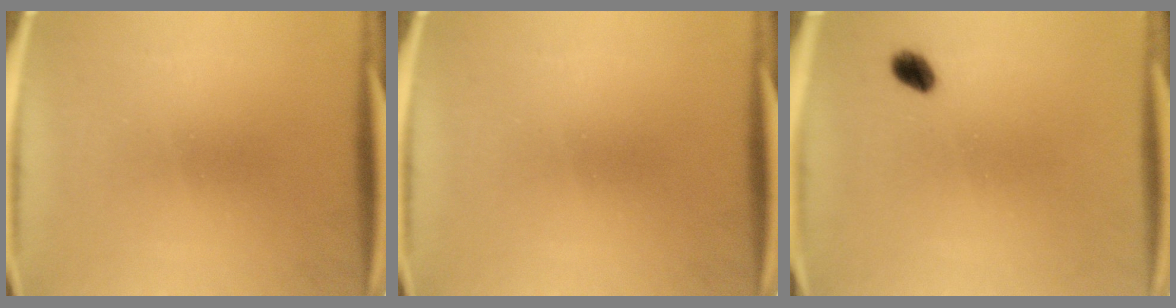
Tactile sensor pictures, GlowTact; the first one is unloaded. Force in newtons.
{"total": 0.0}
{"total": 2.8}